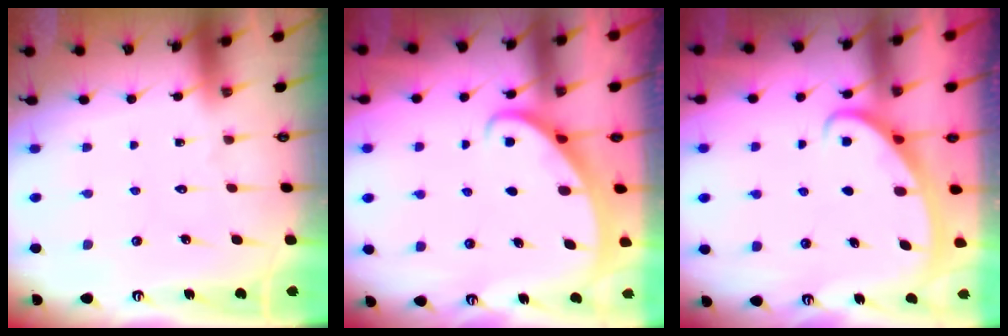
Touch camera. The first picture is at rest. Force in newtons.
{"total": 2.3, "press": 2.3, "slide": 0.2}
{"total": 2.7, "press": 2.7, "slide": 0.4}